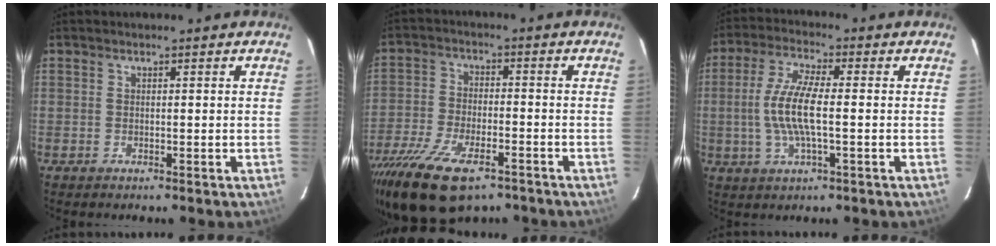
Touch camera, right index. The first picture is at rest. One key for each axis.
{"total": 17.9, "fx": -11.9, "fy": 7.4, "fz": 11.2, "tx": -0.245, "ty": -0.045, "tz": -0.208}
{"total": 9.4, "fx": -0.8, "fy": 2.2, "fz": 9.1, "tx": -0.186, "ty": 0.002, "tz": -0.018}